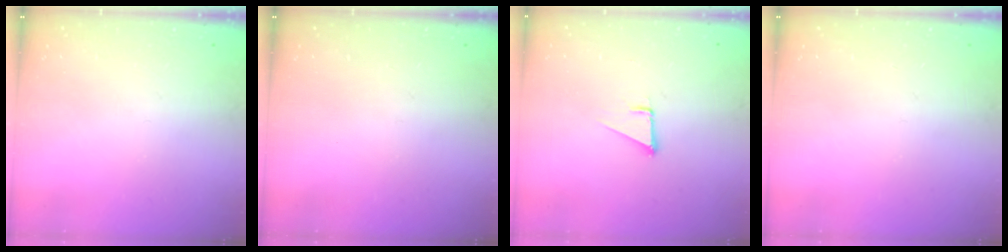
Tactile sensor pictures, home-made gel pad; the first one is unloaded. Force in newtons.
{"total": 0.0}
{"total": 1.9, "press": 1.9, "slide": 0.1}
{"total": 0.0}